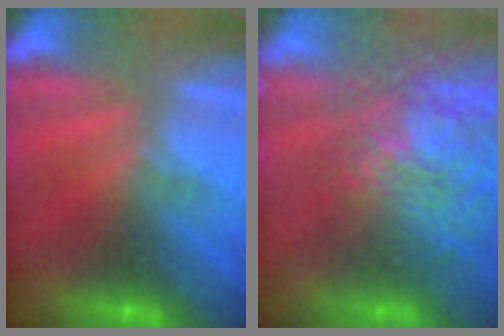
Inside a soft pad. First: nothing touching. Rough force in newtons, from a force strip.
{"total": 7.7}